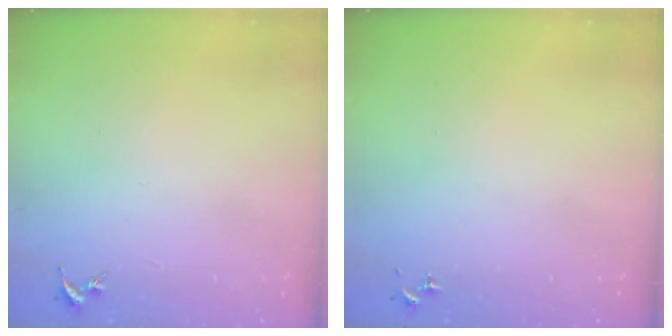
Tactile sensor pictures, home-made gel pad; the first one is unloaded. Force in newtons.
{"total": 0.0}